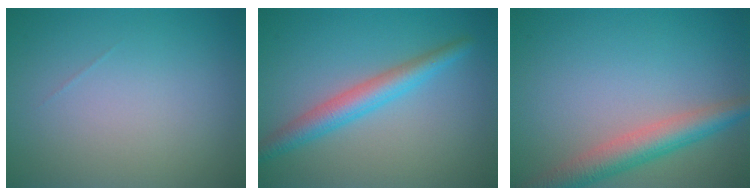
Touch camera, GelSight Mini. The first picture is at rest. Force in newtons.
{"total": 3.6, "press": 3.6, "slide": 0.2}
{"total": 4.6, "press": 4.6, "slide": 0.2}